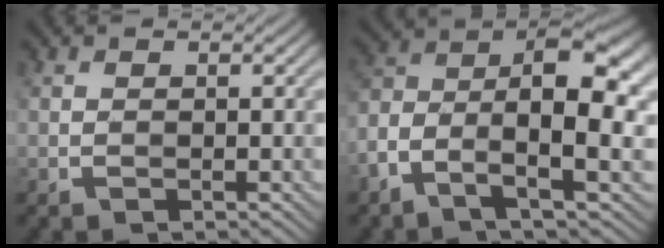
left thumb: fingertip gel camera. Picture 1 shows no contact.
{"total": 10.9, "force": [-3.6, 4.7, 9.1], "torque": [-0.168, 0.003, -0.079]}